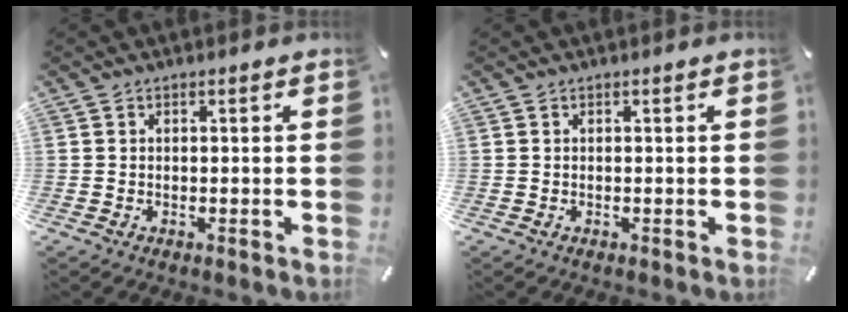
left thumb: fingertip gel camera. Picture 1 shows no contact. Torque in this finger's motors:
{"motor_torque": [-0.03, -0.02, 0.02, 0.02, 0.00]}